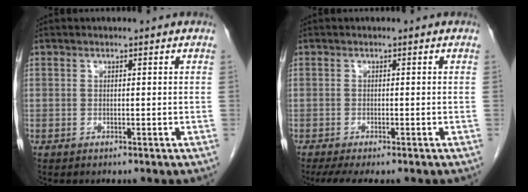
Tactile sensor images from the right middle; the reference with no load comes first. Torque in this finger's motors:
{"motor_torque": [0.62, -0.36, 0.04, 0.01]}